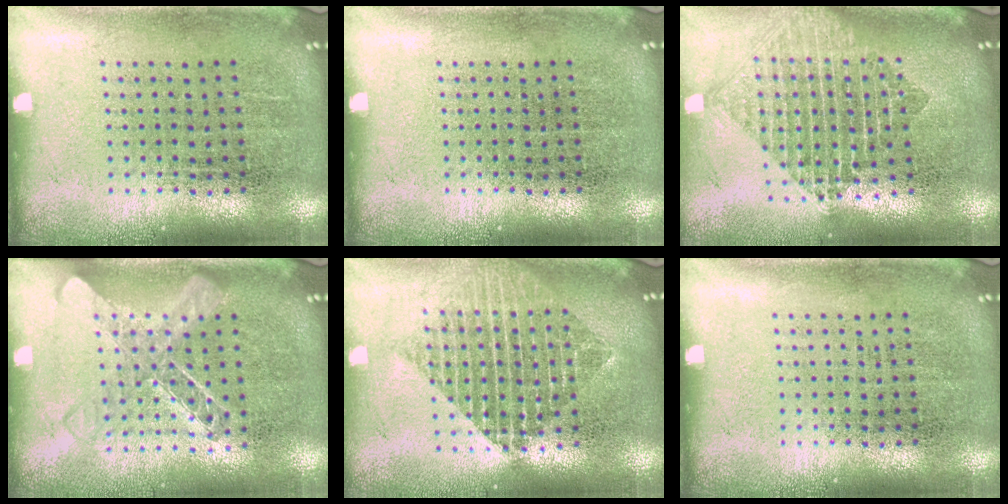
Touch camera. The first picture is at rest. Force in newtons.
{"total": 0.0}
{"total": 2.2, "press": 1.7, "slide": 1.4}
{"total": 1.6, "press": 1.5, "slide": 0.6}
{"total": 2.2, "press": 1.8, "slide": 1.3}
{"total": 0.0}